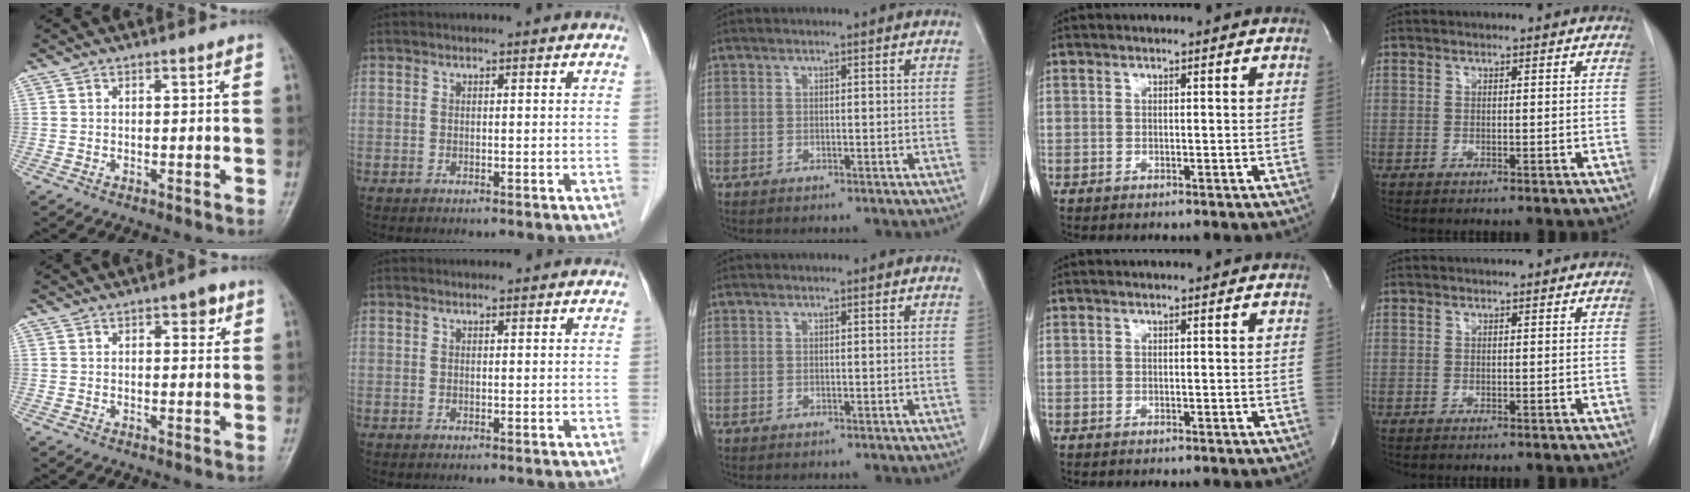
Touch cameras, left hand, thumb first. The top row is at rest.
{"thumb": {"total": 3.6, "force": [1.7, 1.6, 2.7], "torque": [-0.022, -0.004, 0.019]}, "index": {"total": 0.7, "force": [0.7, 0.2, 0.0], "torque": [-0.011, 0.001, 0.008]}}